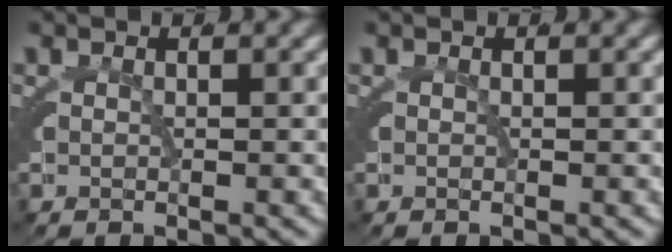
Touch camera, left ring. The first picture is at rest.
{"total": 0.0}